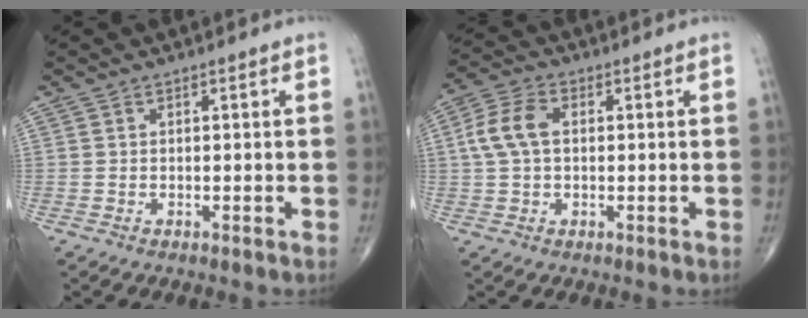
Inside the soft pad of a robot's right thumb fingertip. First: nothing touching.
{"total": 7.4, "force": [0.9, 4.6, 5.7], "torque": [-0.123, 0.020, 0.014]}